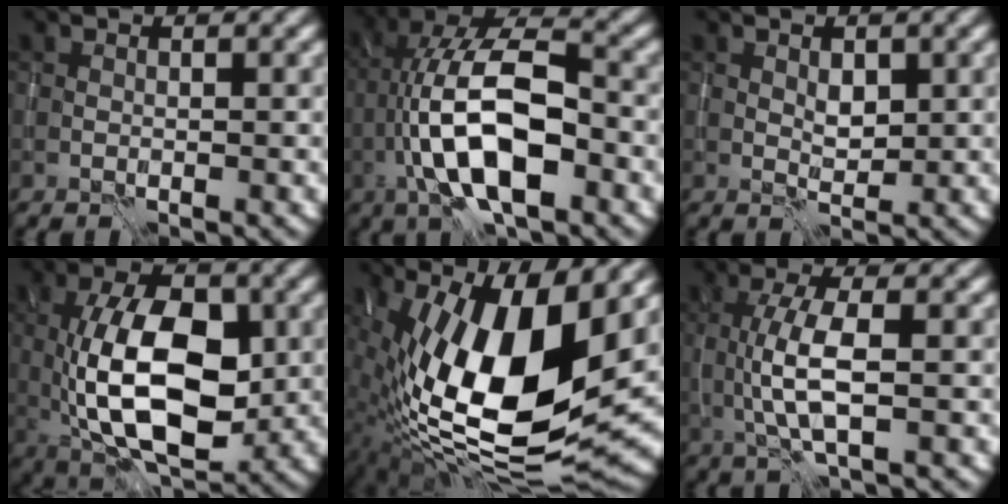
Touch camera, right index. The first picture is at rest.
{"total": 11.5, "force": [-2.8, 4.6, 10.1], "torque": [-0.188, 0.018, -0.058]}
{"total": 1.3, "force": [0.5, 0.8, 0.9], "torque": [-0.018, -0.003, 0.011]}
{"total": 11.2, "force": [-0.7, 5.6, 9.7], "torque": [-0.165, 0.000, -0.013]}
{"total": 17.3, "force": [1.6, 7.1, 15.7], "torque": [-0.280, -0.001, 0.030]}
{"total": 4.8, "force": [0.0, 1.4, 4.5], "torque": [-0.100, -0.002, 0.001]}